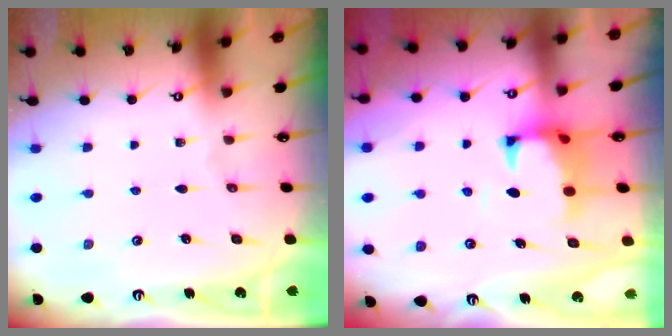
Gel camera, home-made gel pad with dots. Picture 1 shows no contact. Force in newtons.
{"total": 1.8, "press": 1.4, "slide": 1.1}